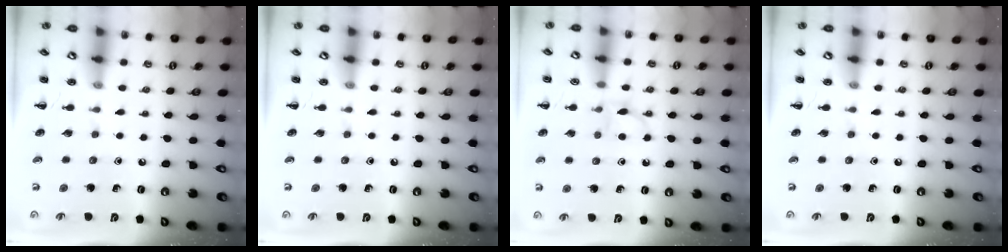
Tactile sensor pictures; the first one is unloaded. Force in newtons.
{"total": 0.0}
{"total": 4.4, "press": 4.2, "slide": 1.4}
{"total": 0.0}